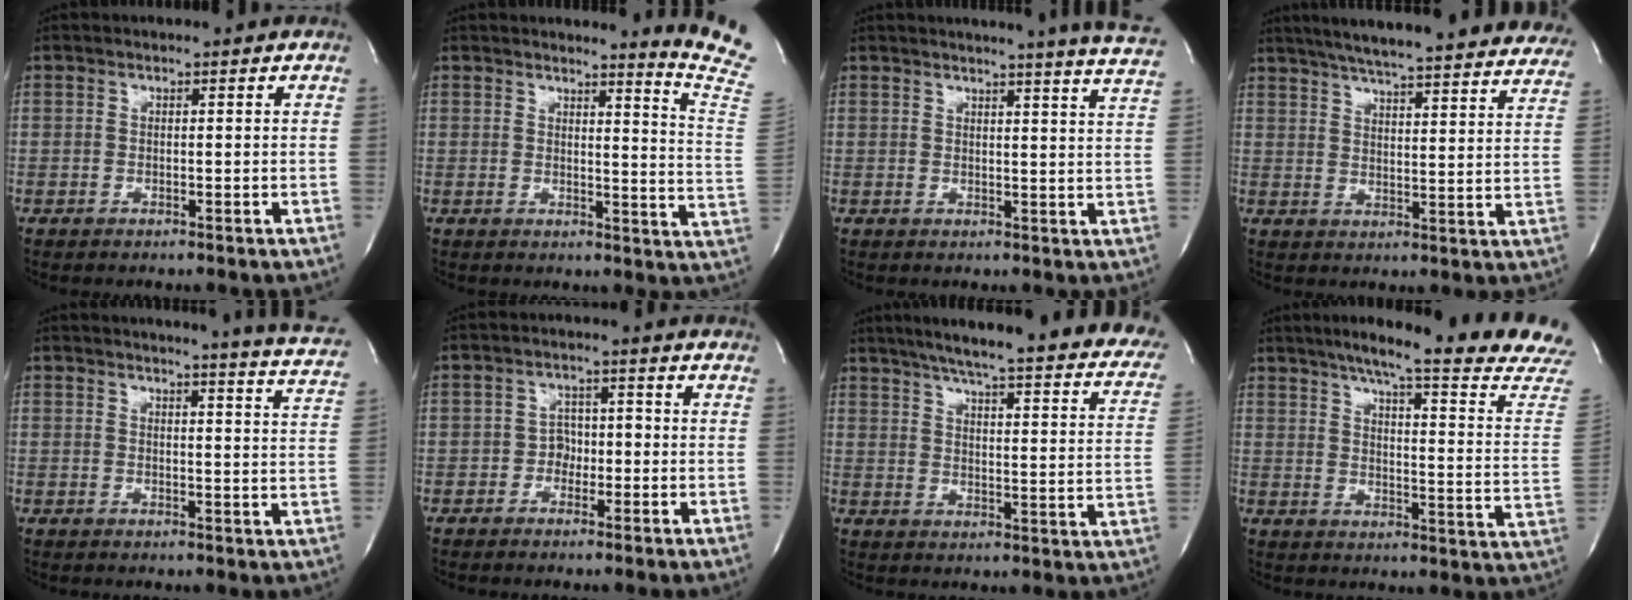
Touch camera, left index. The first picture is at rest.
{"total": 9.7, "force": [9.1, -2.6, 2.2], "torque": [-0.031, -0.125, 0.086]}
{"total": 13.6, "force": [12.6, -1.5, 4.9], "torque": [-0.073, -0.075, 0.127]}
{"total": 31.6, "force": [28.2, 3.8, 13.7], "torque": [-0.215, -0.050, 0.342]}
{"total": 12.5, "force": [12.0, -1.2, 3.4], "torque": [-0.047, -0.085, 0.115]}
{"total": 2.7, "force": [-1.1, 2.1, 1.4], "torque": [-0.015, 0.008, -0.022]}
{"total": 31.5, "force": [26.3, 3.9, 16.8], "torque": [-0.204, -0.045, 0.313]}
{"total": 23.1, "force": [19.8, -0.7, 11.9], "torque": [-0.174, -0.070, 0.245]}